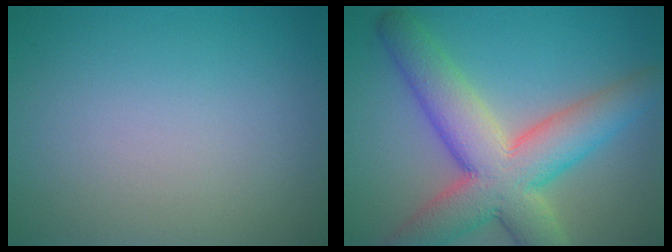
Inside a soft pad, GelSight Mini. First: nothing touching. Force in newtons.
{"total": 9.8, "press": 9.8, "slide": 0.7}